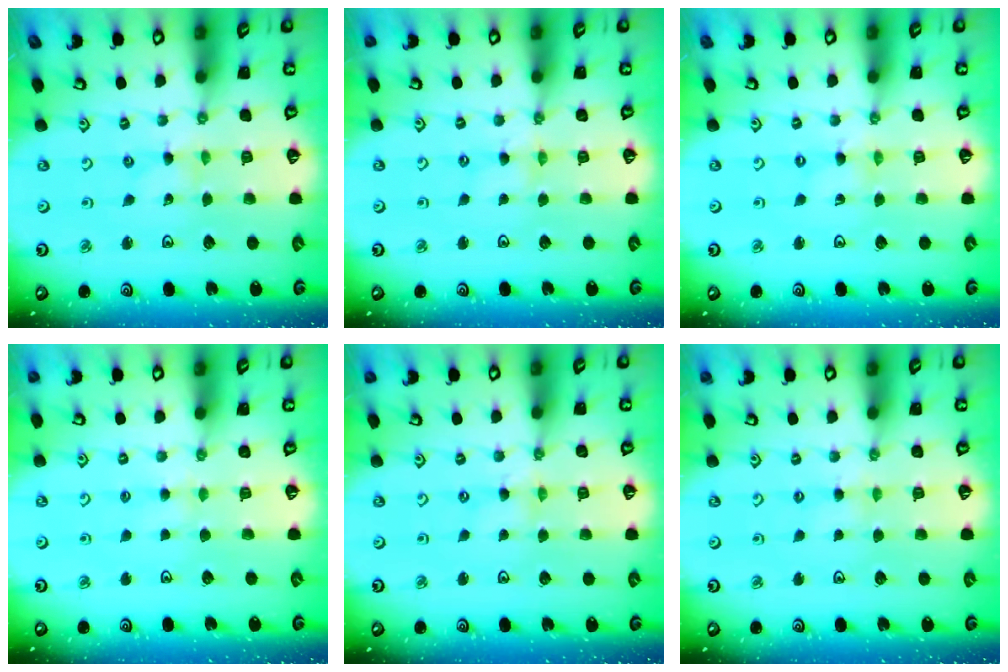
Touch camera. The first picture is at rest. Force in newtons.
{"total": 1.7, "press": 1.7, "slide": 0.2}
{"total": 0.0}
{"total": 3.0, "press": 3.0, "slide": 0.4}
{"total": 0.7, "press": 0.7, "slide": 0.2}
{"total": 2.5, "press": 2.5, "slide": 0.3}